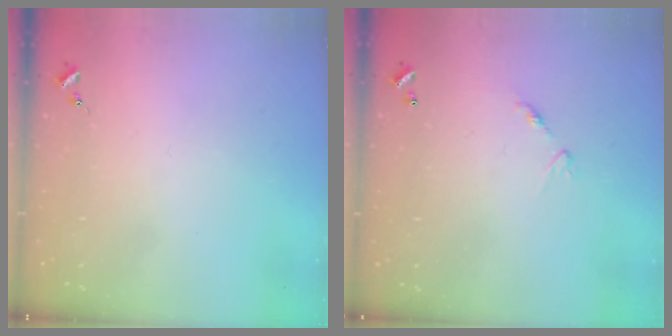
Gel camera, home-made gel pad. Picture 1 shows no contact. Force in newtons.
{"total": 6.9, "press": 6.8, "slide": 0.6}